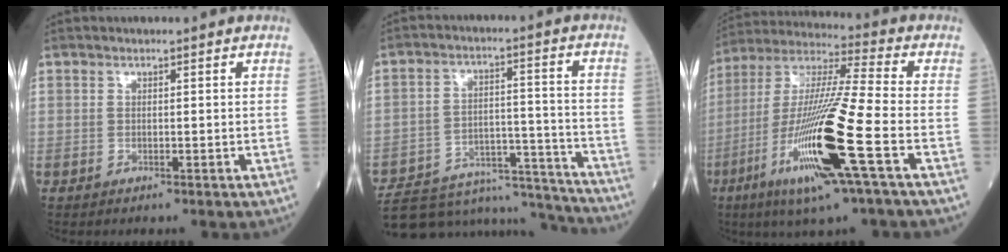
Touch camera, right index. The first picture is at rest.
{"total": 22.0, "force": [-20.8, 4.1, 5.9], "torque": [-0.091, 0.023, -0.304]}
{"total": 22.0, "force": [-7.9, 0.9, 20.5], "torque": [-0.436, -0.041, -0.154]}